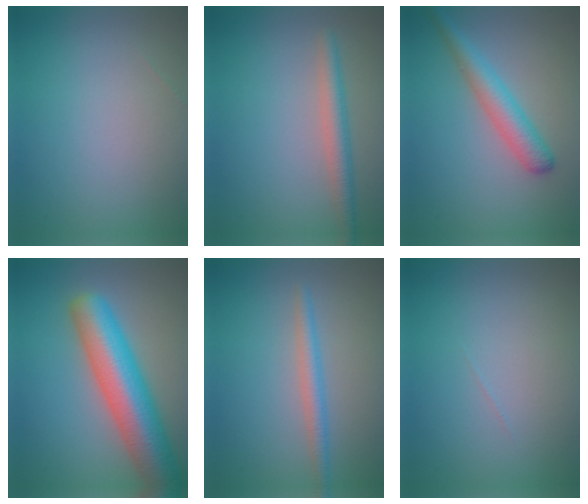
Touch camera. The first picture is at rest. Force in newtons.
{"total": 2.7, "press": 2.7, "slide": 0.2}
{"total": 3.5, "press": 3.5, "slide": 0.1}
{"total": 9.5, "press": 9.5, "slide": 0.5}
{"total": 2.1, "press": 2.1, "slide": 0.1}
{"total": 0.0}